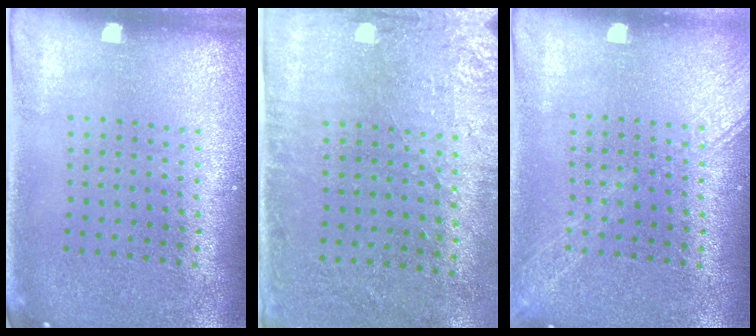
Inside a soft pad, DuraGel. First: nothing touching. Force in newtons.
{"total": 2.8, "press": 2.3, "slide": 1.6}
{"total": 2.6, "press": 2.6, "slide": 0.3}